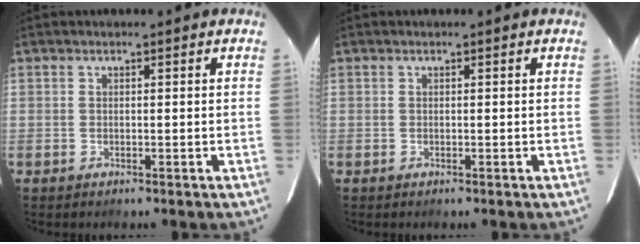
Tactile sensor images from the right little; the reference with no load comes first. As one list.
[{"total": 0.0}]